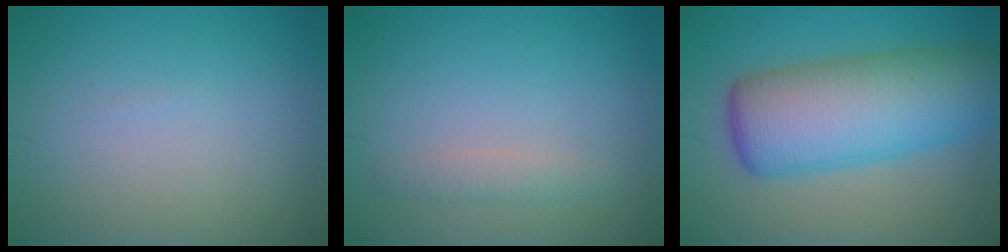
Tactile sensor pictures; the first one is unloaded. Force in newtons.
{"total": 1.4, "press": 1.4, "slide": 0.0}
{"total": 10.3, "press": 10.3, "slide": 0.4}